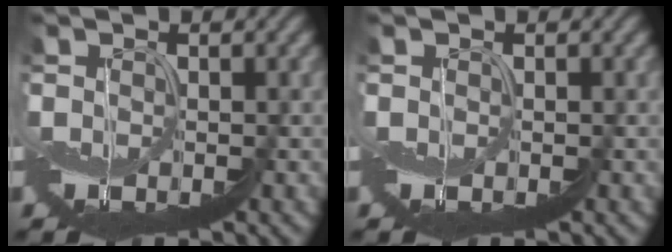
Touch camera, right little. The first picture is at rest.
{"total": 0.0}